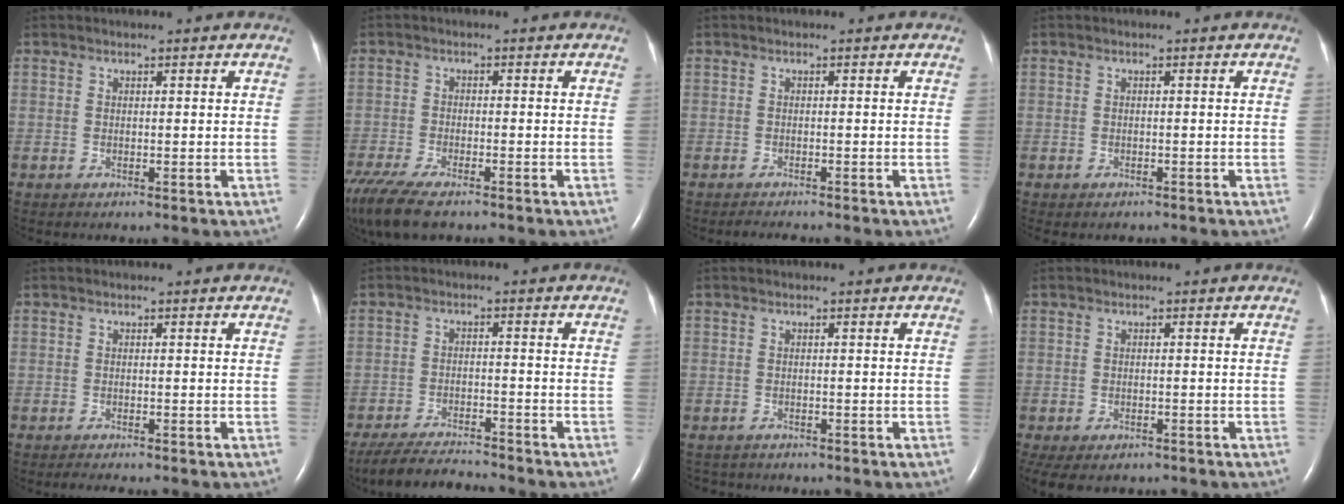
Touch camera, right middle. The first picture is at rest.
{"total": 11.6, "force": [-8.7, 3.4, 6.9], "torque": [-0.141, -0.022, -0.146]}
{"total": 1.8, "force": [-1.6, 0.1, 0.6], "torque": [-0.014, -0.006, -0.023]}
{"total": 1.1, "force": [-0.9, 0.5, 0.2], "torque": [-0.010, -0.001, -0.012]}
{"total": 1.9, "force": [-1.6, 0.1, 0.9], "torque": [-0.019, -0.005, -0.023]}
{"total": 8.1, "force": [-7.7, 0.4, 2.3], "torque": [-0.039, -0.016, -0.133]}
{"total": 2.3, "force": [-2.1, 0.9, 0.0], "torque": [-0.002, -0.005, -0.032]}
{"total": 8.0, "force": [-5.7, 4.4, 3.6], "torque": [-0.082, -0.010, -0.075]}